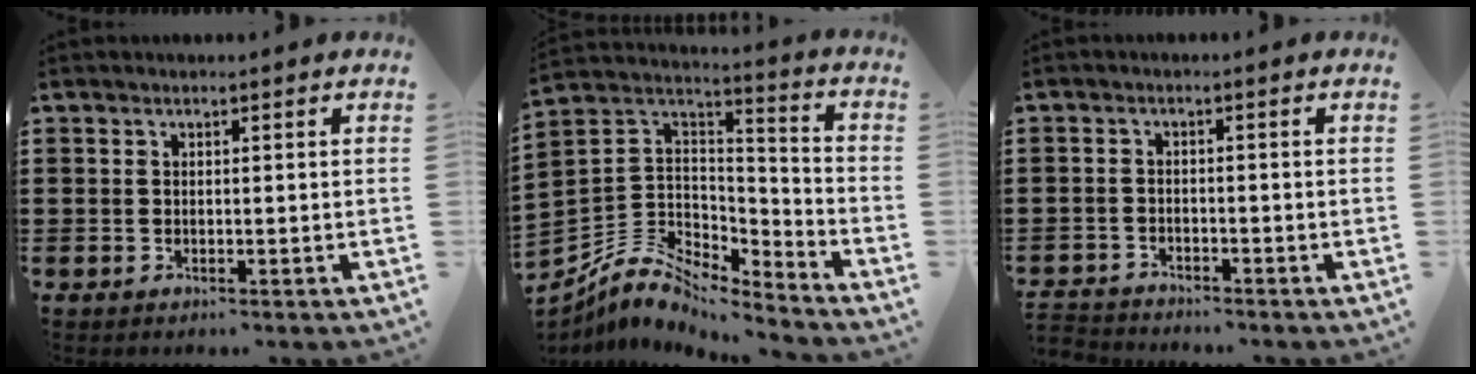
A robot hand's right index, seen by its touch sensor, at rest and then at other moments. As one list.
[{"total": 6.6, "force": [-5.2, 3.6, 1.9], "torque": [-0.066, -0.006, -0.106]}, {"total": 2.2, "force": [-2.1, 0.2, -0.2], "torque": [-0.003, 0.001, -0.048]}]